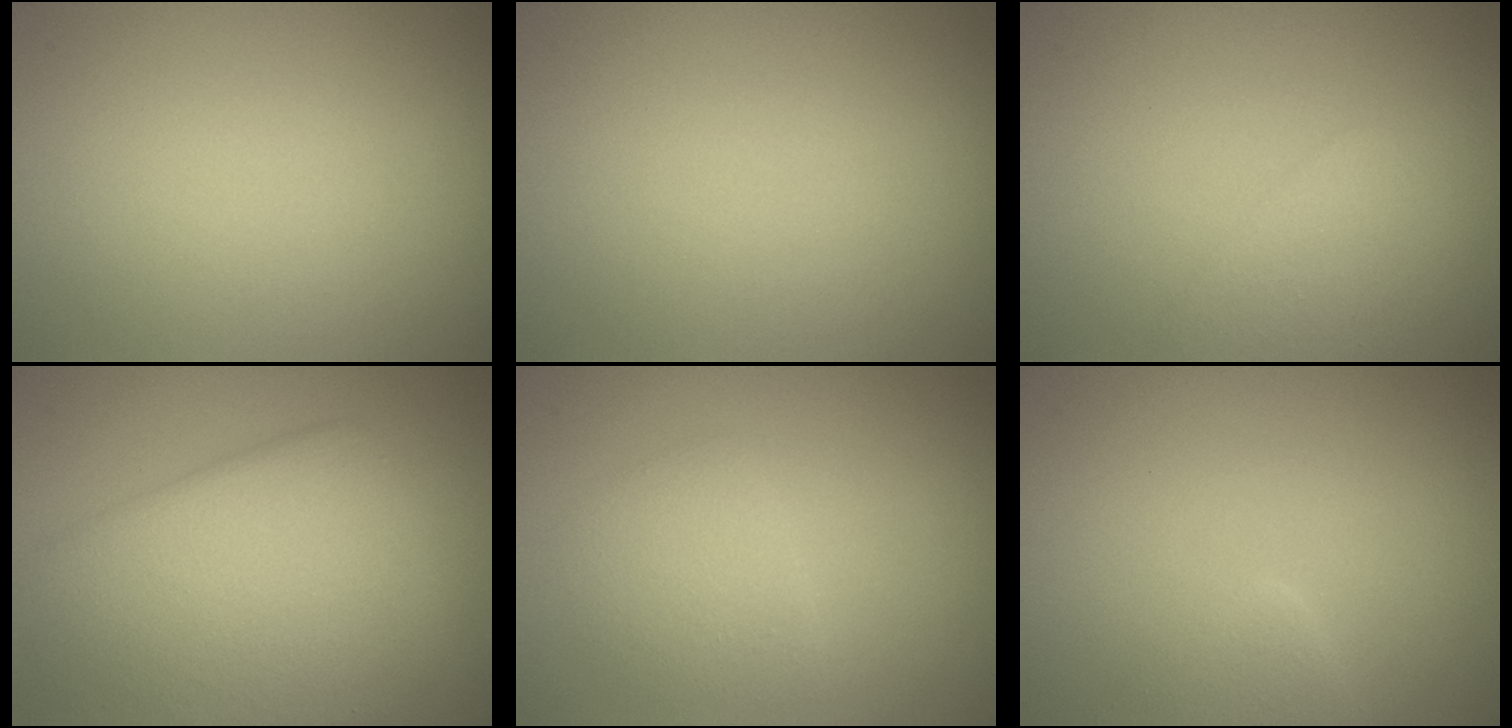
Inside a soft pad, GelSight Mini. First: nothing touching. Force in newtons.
{"total": 0.0}
{"total": 2.1, "press": 2.1, "slide": 0.1}
{"total": 8.9, "press": 8.9, "slide": 0.5}
{"total": 2.2, "press": 2.2, "slide": 0.0}
{"total": 1.9, "press": 1.9, "slide": 0.0}